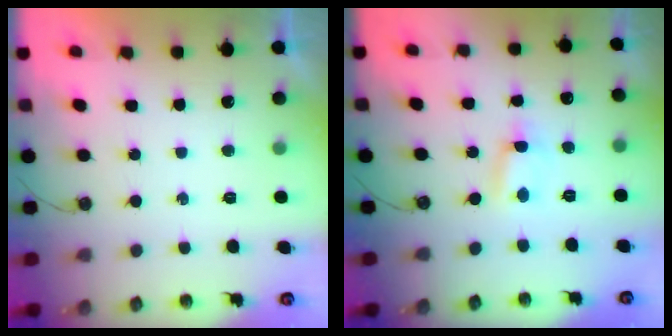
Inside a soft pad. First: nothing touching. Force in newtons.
{"total": 10.7, "press": 1.5, "slide": 10.6}